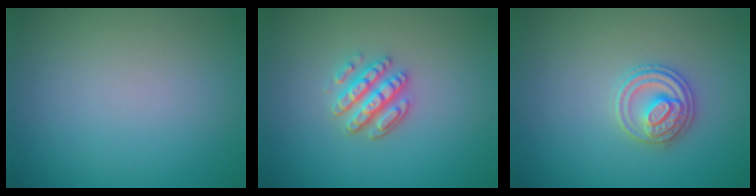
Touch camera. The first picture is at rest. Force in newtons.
{"total": 3.4, "press": 3.0, "slide": 1.5}
{"total": 2.9, "press": 2.9, "slide": 0.1}